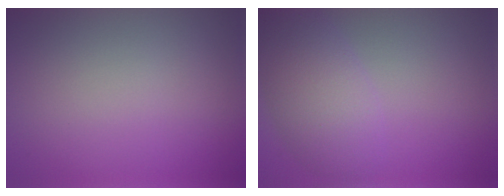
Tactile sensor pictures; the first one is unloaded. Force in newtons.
{"total": 5.0, "press": 5.0, "slide": 0.4}